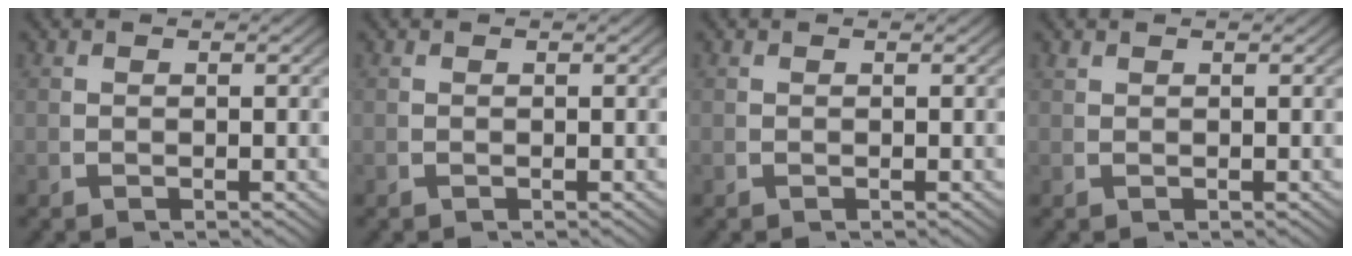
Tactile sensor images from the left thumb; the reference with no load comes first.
{"total": 0.0}
{"total": 0.0}
{"total": 0.6, "force": [0.6, -0.1, 0.0], "torque": [-0.006, -0.003, 0.019]}